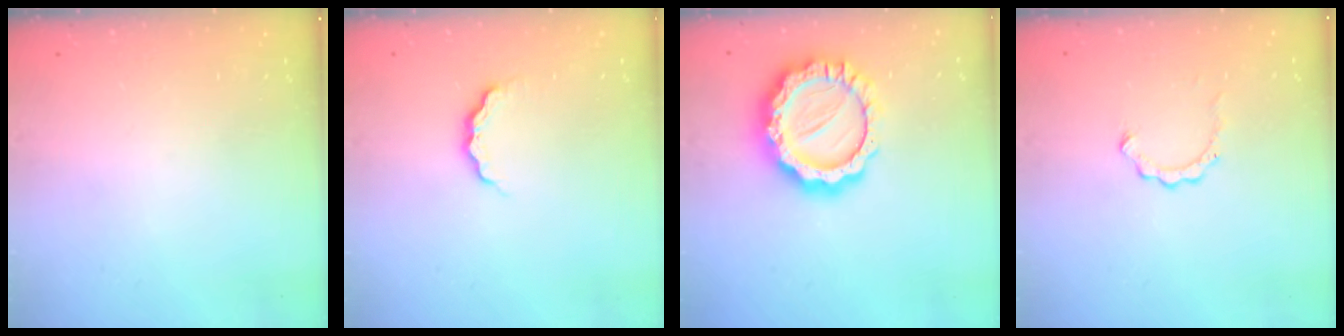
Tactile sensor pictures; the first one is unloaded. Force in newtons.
{"total": 4.4, "press": 4.4, "slide": 0.7}
{"total": 16.2, "press": 16.1, "slide": 1.3}
{"total": 2.6, "press": 2.6, "slide": 0.3}